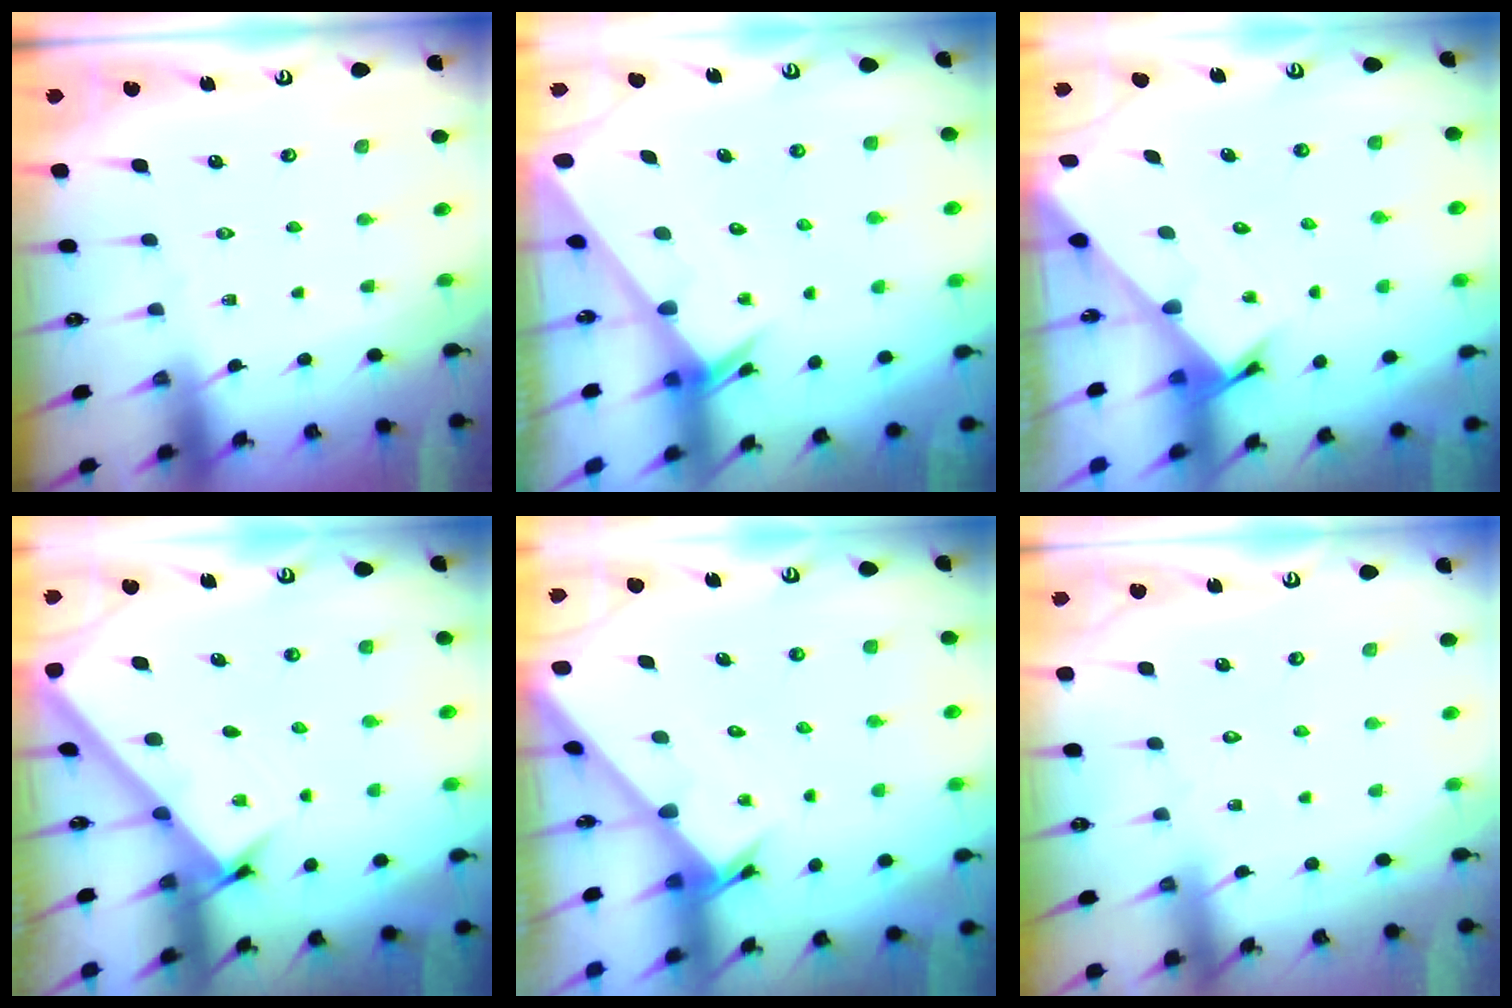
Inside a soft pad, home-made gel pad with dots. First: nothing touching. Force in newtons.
{"total": 2.3, "press": 2.3, "slide": 0.0}
{"total": 2.4, "press": 2.4, "slide": 0.2}
{"total": 2.5, "press": 2.5, "slide": 0.3}
{"total": 2.4, "press": 2.4, "slide": 0.1}
{"total": 3.4, "press": 3.3, "slide": 0.4}